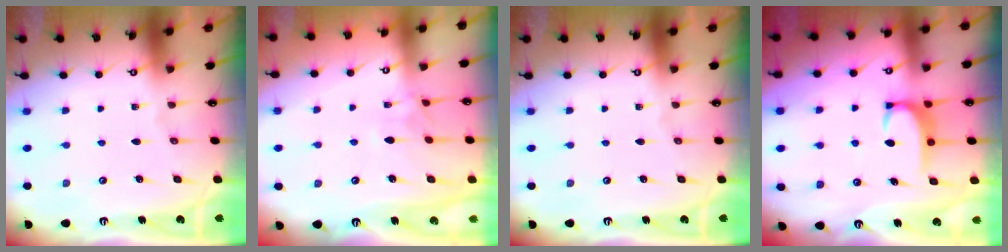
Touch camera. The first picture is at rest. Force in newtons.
{"total": 1.6, "press": 1.4, "slide": 0.8}
{"total": 0.0}
{"total": 3.5, "press": 3.5, "slide": 0.4}